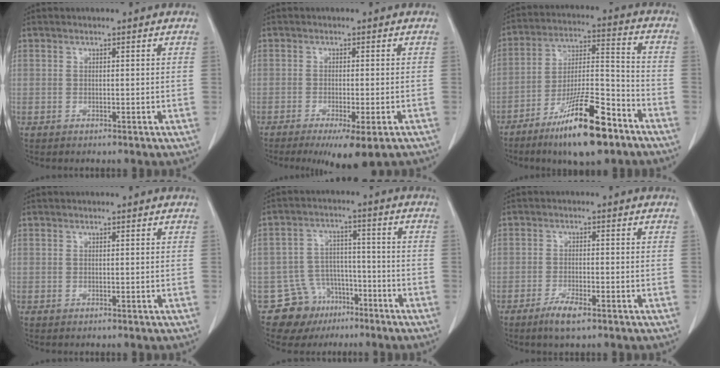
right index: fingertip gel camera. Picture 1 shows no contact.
{"total": 8.7, "force": [-6.2, 1.3, 6.0], "torque": [-0.073, -0.019, -0.087]}
{"total": 16.5, "force": [-10.6, 3.2, 12.2], "torque": [-0.221, -0.009, -0.182]}
{"total": 0.0}
{"total": 8.3, "force": [-5.1, 6.6, 0.8], "torque": [-0.007, 0.037, -0.071]}
{"total": 3.9, "force": [-2.6, 0.7, 2.8], "torque": [-0.057, -0.004, -0.047]}